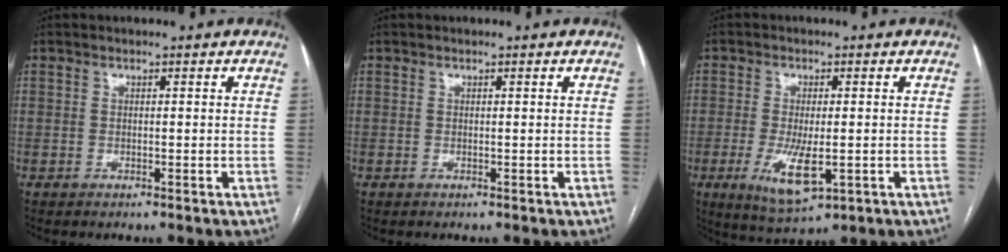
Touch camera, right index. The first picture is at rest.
{"total": 0.0}
{"total": 7.6, "force": [-2.0, 2.5, 6.9], "torque": [-0.135, -0.018, -0.022]}